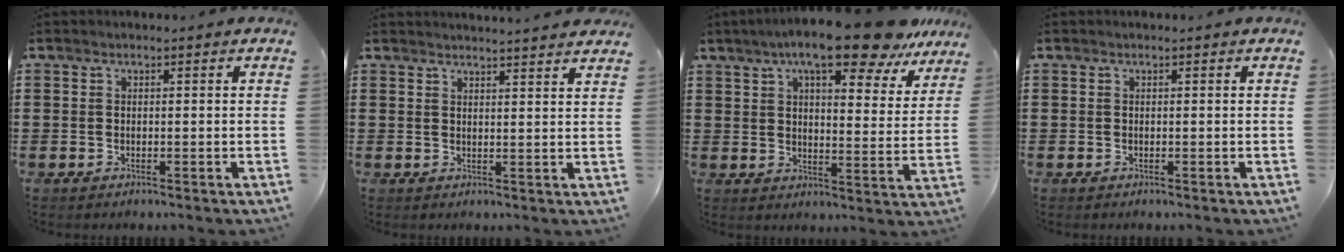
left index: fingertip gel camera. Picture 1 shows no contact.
{"total": 2.4, "force": [2.3, -0.3, 0.2], "torque": [-0.009, -0.007, 0.045]}
{"total": 13.0, "force": [10.0, 2.0, 8.1], "torque": [-0.145, -0.040, 0.167]}
{"total": 0.0}